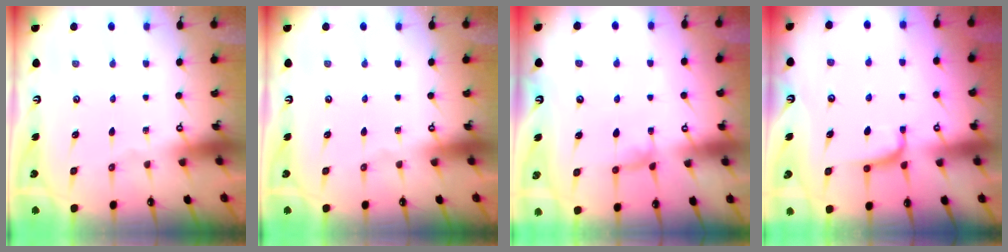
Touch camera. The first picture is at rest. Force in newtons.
{"total": 0.0}
{"total": 1.3, "press": 1.1, "slide": 0.7}
{"total": 0.5, "press": 0.0, "slide": 0.5}